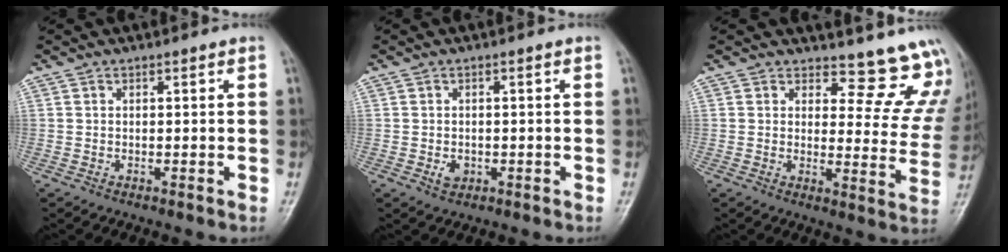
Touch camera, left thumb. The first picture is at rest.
{"total": 2.4, "force": [-0.7, 1.8, 1.3], "torque": [-0.014, 0.001, -0.009]}
{"total": 12.6, "force": [12.0, 3.7, 0.4], "torque": [0.046, -0.131, 0.114]}